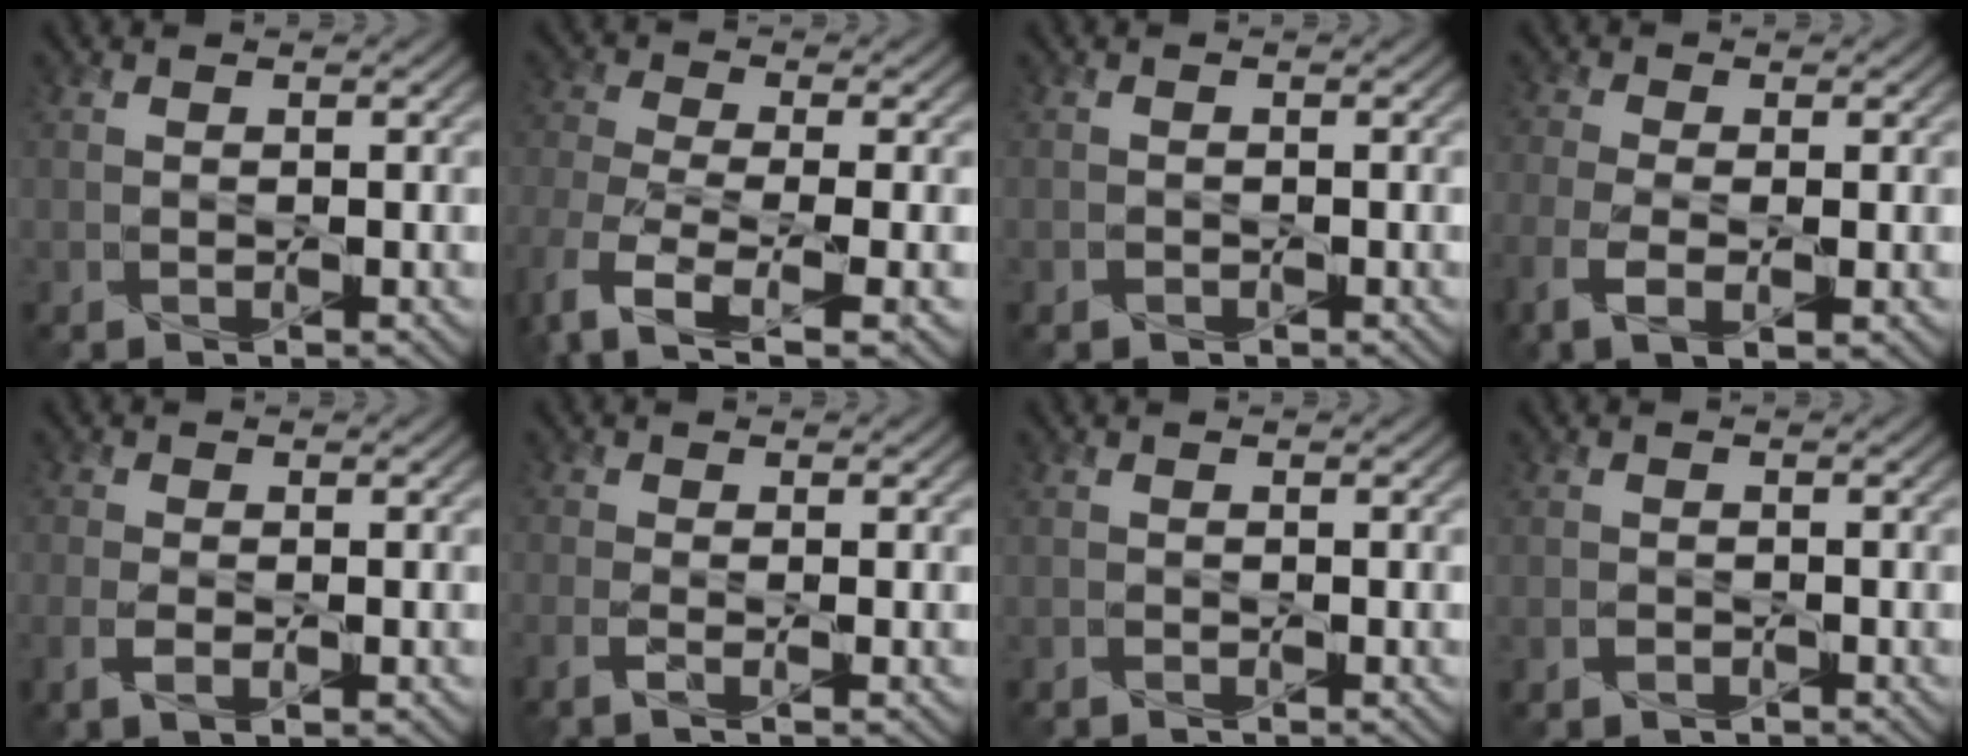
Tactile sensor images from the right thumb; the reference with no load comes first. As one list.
[{"total": 8.2, "force": [-3.9, 3.6, 6.2], "torque": [-0.145, -0.018, -0.083]}, {"total": 0.6, "force": [-0.5, 0.4, 0.1], "torque": [0.000, -0.004, -0.008]}, {"total": 5.9, "force": [-2.3, 2.6, 4.8], "torque": [-0.120, -0.013, -0.045]}, {"total": 3.3, "force": [-1.3, 1.3, 2.8], "torque": [-0.065, -0.007, -0.028]}, {"total": 2.7, "force": [-1.3, 0.6, 2.3], "torque": [-0.050, -0.002, -0.037]}, {"total": 0.7, "force": [-0.7, 0.1, 0.2], "torque": [-0.002, -0.002, -0.012]}, {"total": 1.0, "force": [-0.7, 0.6, 0.4], "torque": [-0.008, -0.002, -0.014]}]